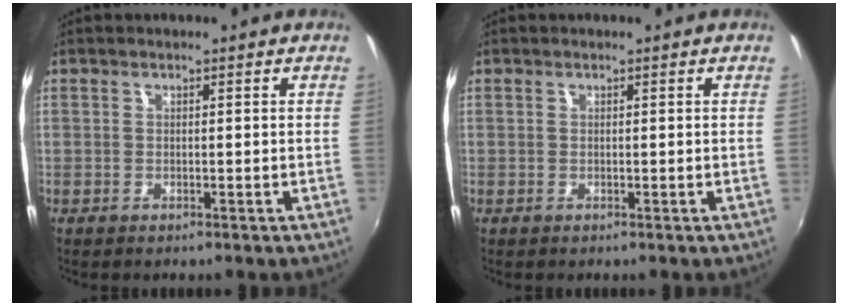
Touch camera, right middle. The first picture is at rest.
{"total": 0.0}